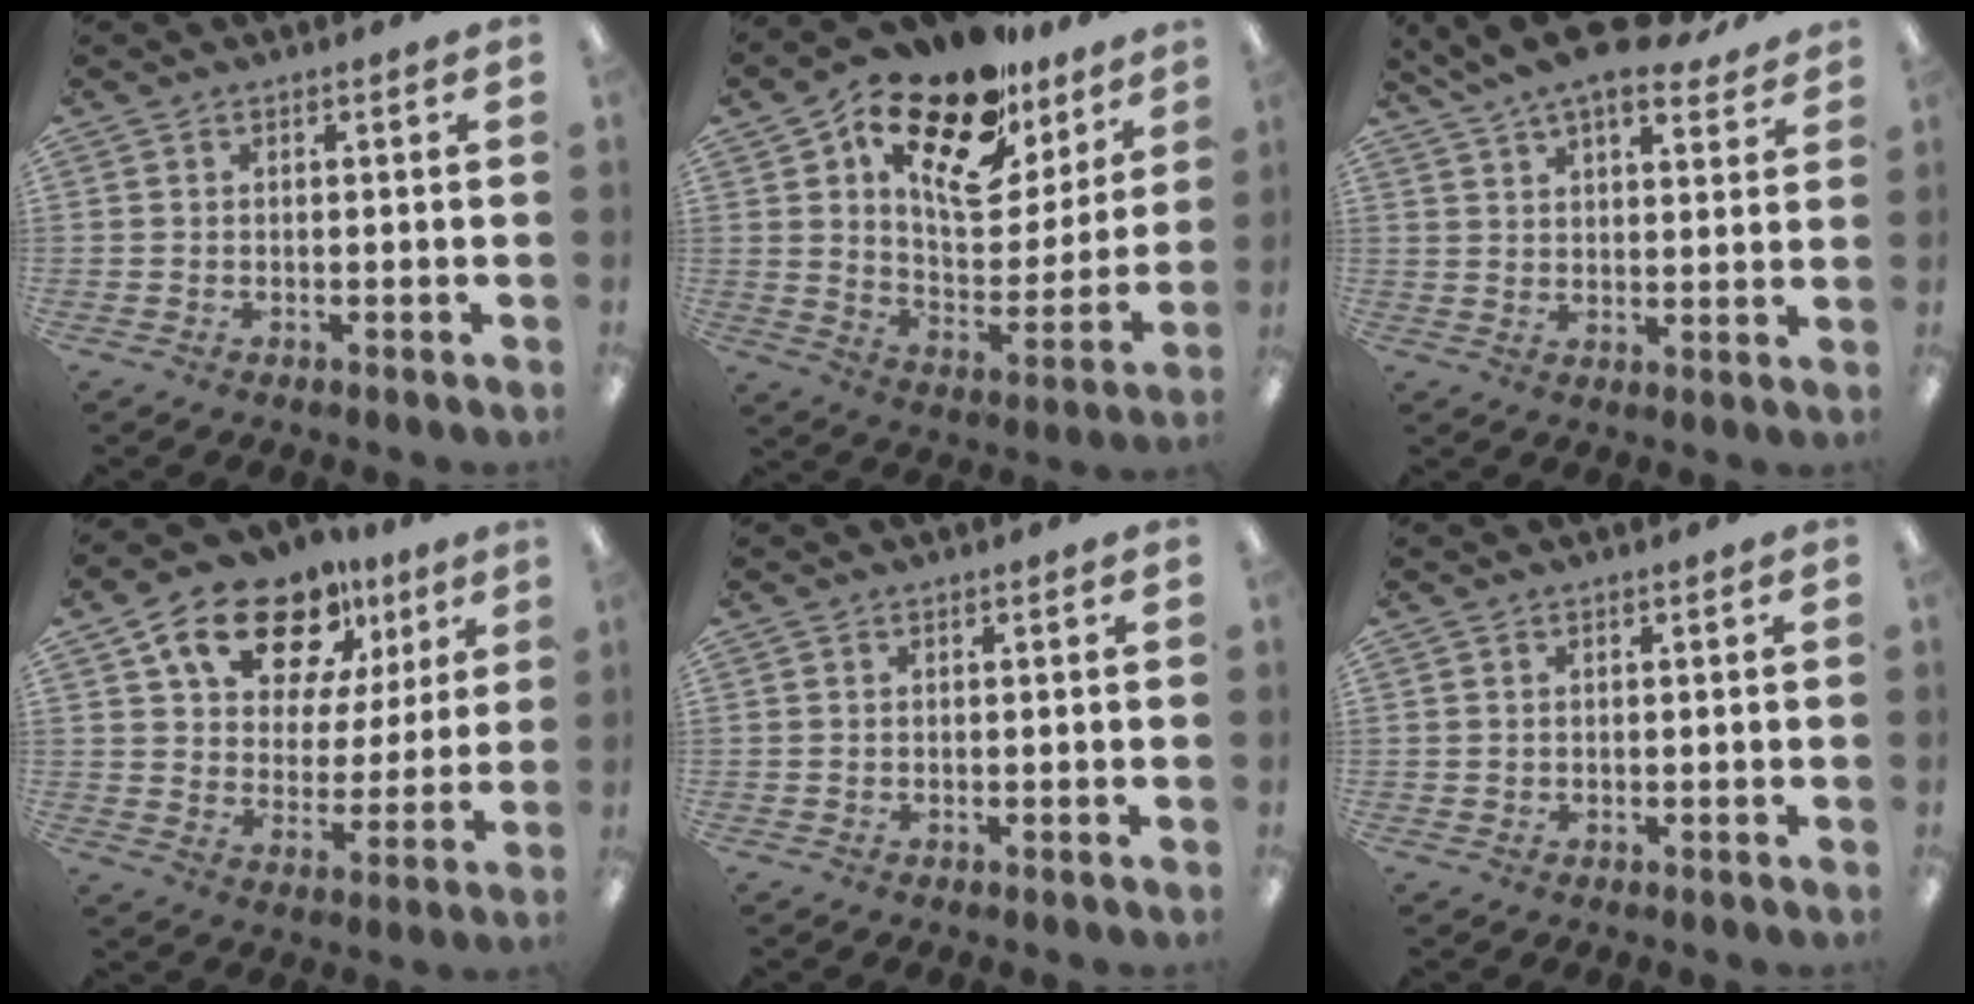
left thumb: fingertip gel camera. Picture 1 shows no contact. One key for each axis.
{"total": 21.6, "fx": 14.5, "fy": 10.3, "fz": 12.2, "tx": -0.185, "ty": -0.093, "tz": 0.252}
{"total": 12.0, "fx": 9.6, "fy": 3.7, "fz": 6.2, "tx": -0.104, "ty": -0.048, "tz": 0.170}
{"total": 17.7, "fx": 11.7, "fy": 10.0, "fz": 8.9, "tx": -0.140, "ty": -0.065, "tz": 0.206}
{"total": 0.0}
{"total": 0.6, "fx": 0.3, "fy": 0.5, "fz": 0.0, "tx": 0.000, "ty": 0.003, "tz": 0.005}